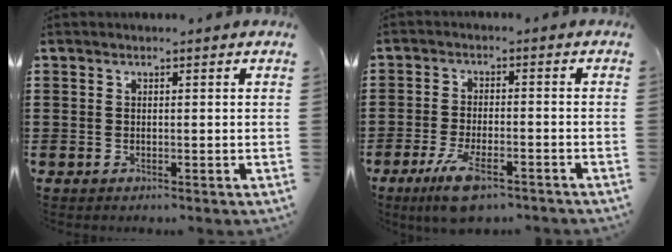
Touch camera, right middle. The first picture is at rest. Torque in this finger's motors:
{"motor_torque": [1.68, -0.46, 0.56, 0.21]}